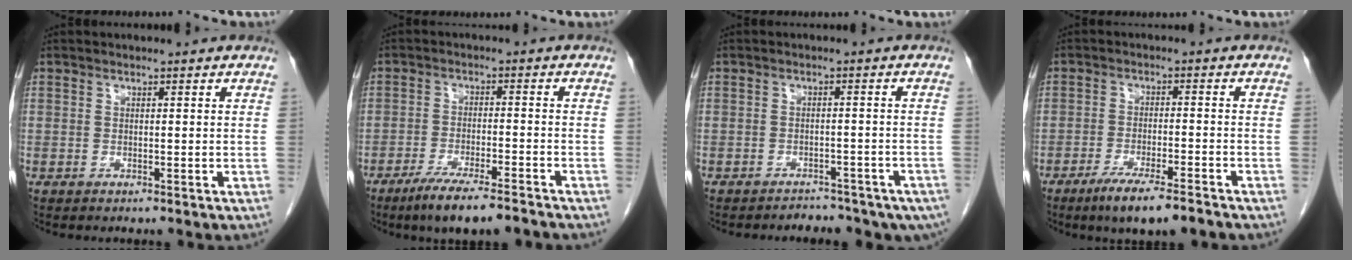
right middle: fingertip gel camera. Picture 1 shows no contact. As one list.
[{"total": 9.3, "force": [-7.2, 0.8, 5.8], "torque": [-0.091, -0.019, -0.120]}, {"total": 10.6, "force": [-8.9, 4.7, 3.1], "torque": [-0.032, 0.012, -0.095]}, {"total": 8.1, "force": [-5.9, 0.8, 5.5], "torque": [-0.087, -0.016, -0.096]}]